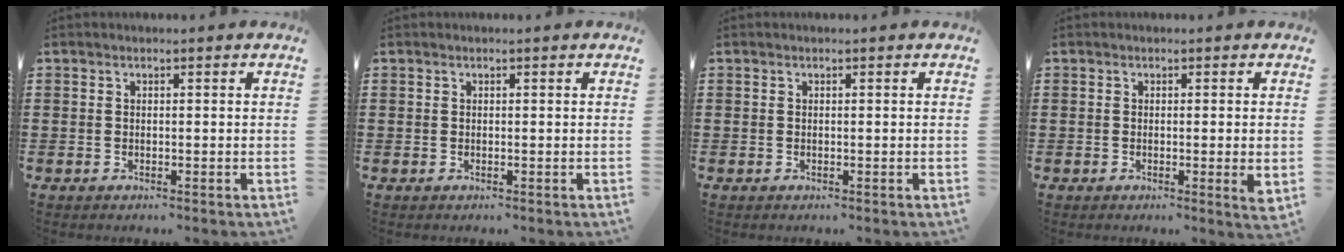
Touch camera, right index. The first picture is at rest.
{"total": 0.0}
{"total": 0.0}
{"total": 1.9, "force": [-0.1, 0.1, 1.9], "torque": [-0.034, -0.007, 0.000]}